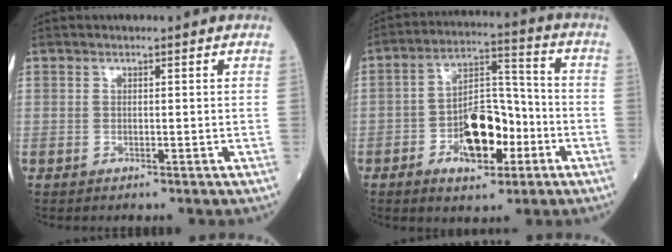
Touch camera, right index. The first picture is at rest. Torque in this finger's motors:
{"motor_torque": [1.19, -0.47, 0.68, 0.16]}